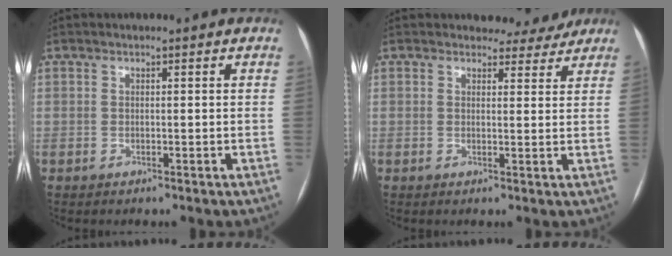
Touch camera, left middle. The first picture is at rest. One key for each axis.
{"total": 4.1, "fx": 3.8, "fy": 1.5, "fz": 0.2, "tx": 0.003, "ty": -0.003, "tz": 0.036}